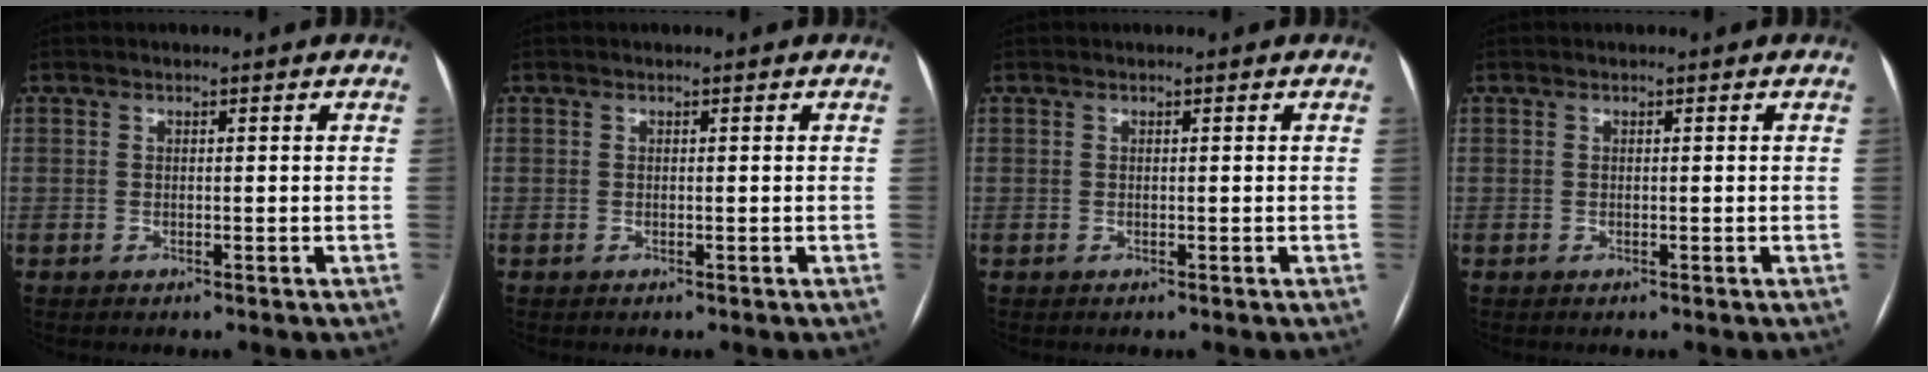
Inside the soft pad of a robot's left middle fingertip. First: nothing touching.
{"total": 0.0}
{"total": 0.0}
{"total": 0.0}